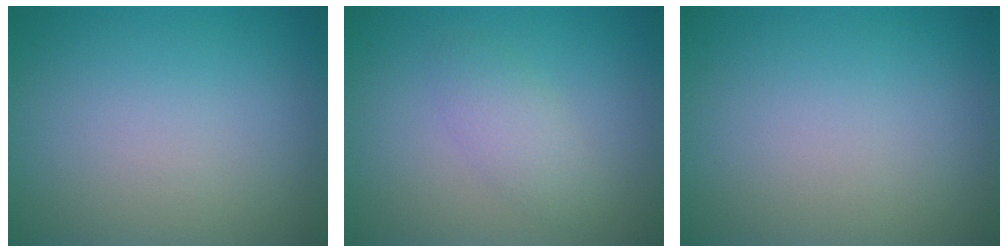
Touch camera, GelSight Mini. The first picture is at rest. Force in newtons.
{"total": 2.1, "press": 2.1, "slide": 0.0}
{"total": 0.0}